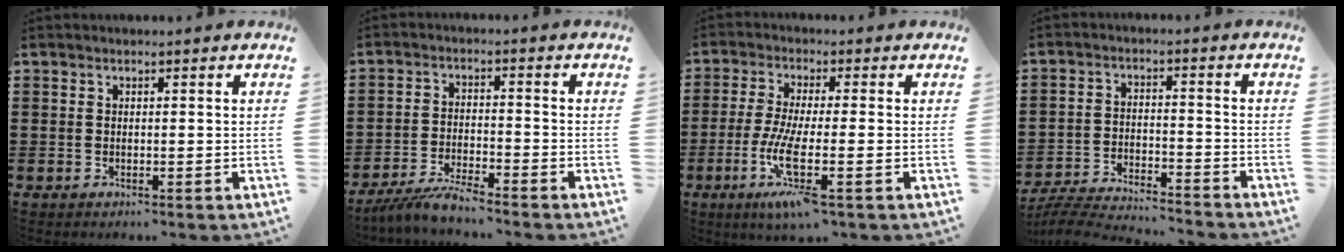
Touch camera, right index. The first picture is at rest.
{"total": 4.7, "force": [-4.4, 0.0, 1.5], "torque": [-0.040, -0.009, -0.087]}
{"total": 8.6, "force": [-2.9, 1.3, 8.0], "torque": [-0.181, -0.020, -0.059]}
{"total": 5.6, "force": [-5.6, 0.0, 0.7], "torque": [-0.030, -0.003, -0.117]}